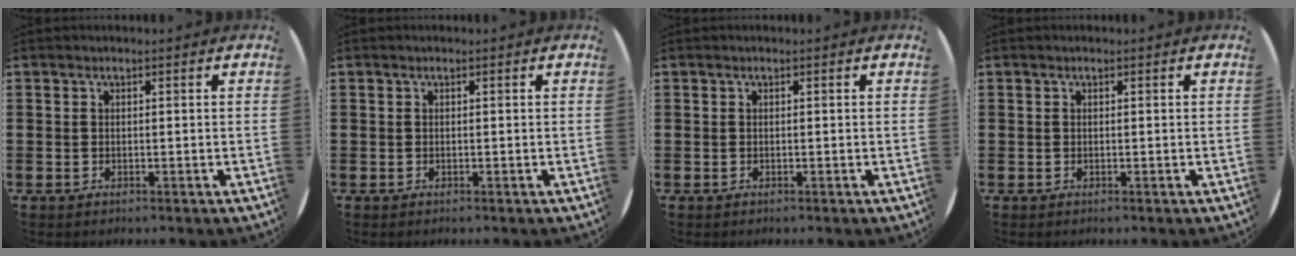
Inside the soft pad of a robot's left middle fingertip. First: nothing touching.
{"total": 0.0}
{"total": 0.0}
{"total": 0.0}